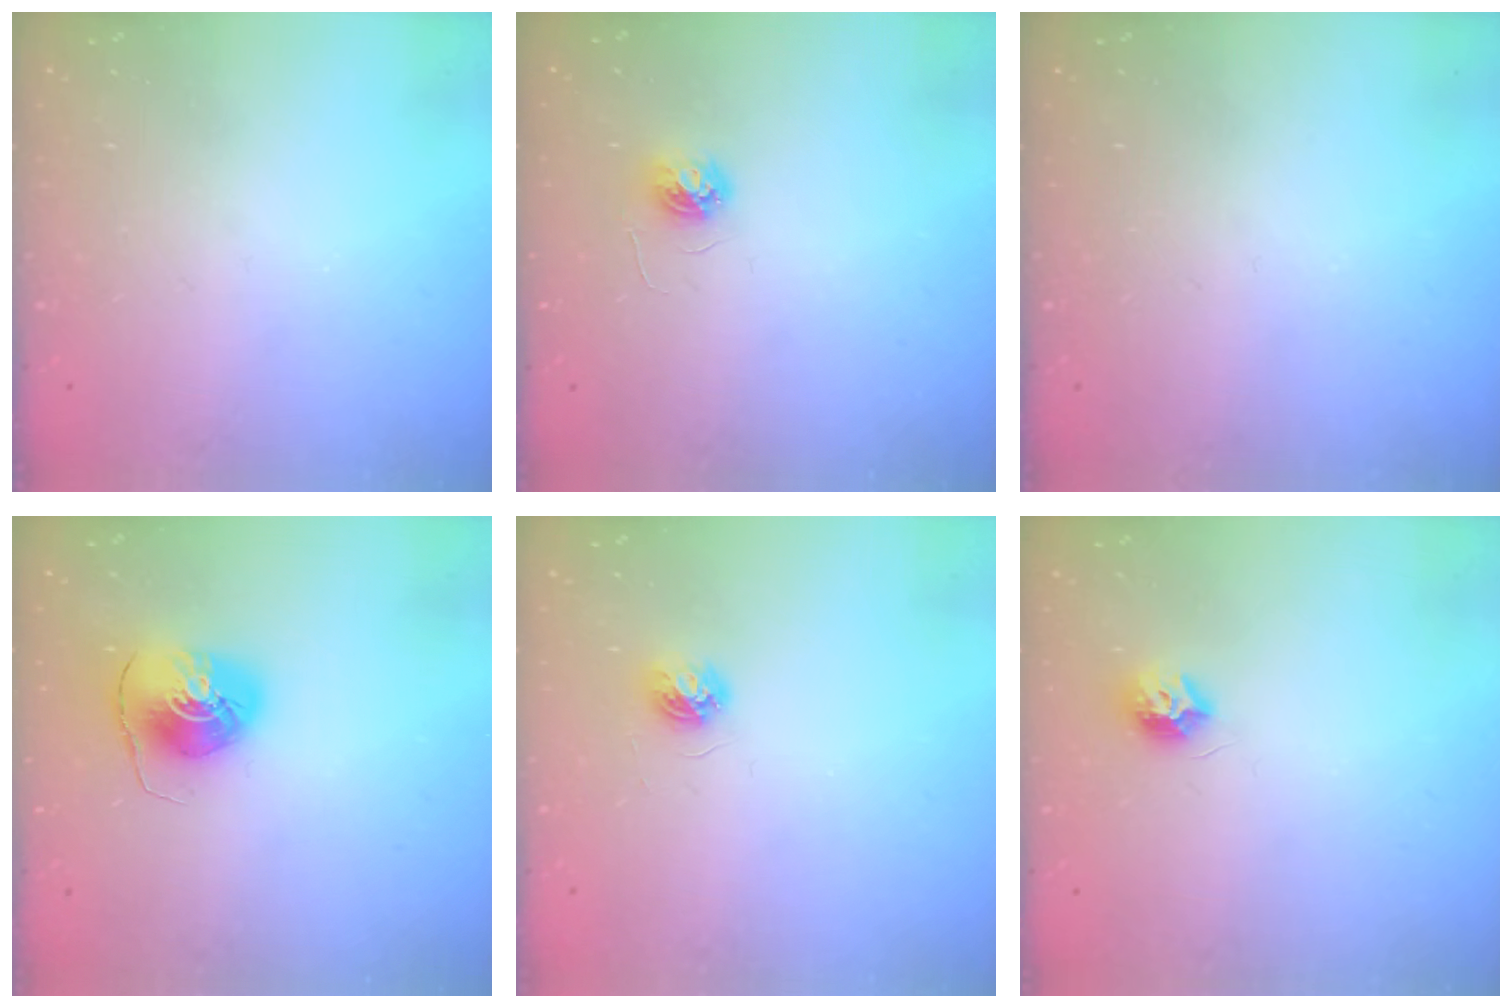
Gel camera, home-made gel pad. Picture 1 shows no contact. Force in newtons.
{"total": 3.7, "press": 3.7, "slide": 0.3}
{"total": 0.0}
{"total": 7.5, "press": 7.5, "slide": 0.7}
{"total": 4.6, "press": 4.6, "slide": 0.5}
{"total": 7.6, "press": 7.6, "slide": 0.2}